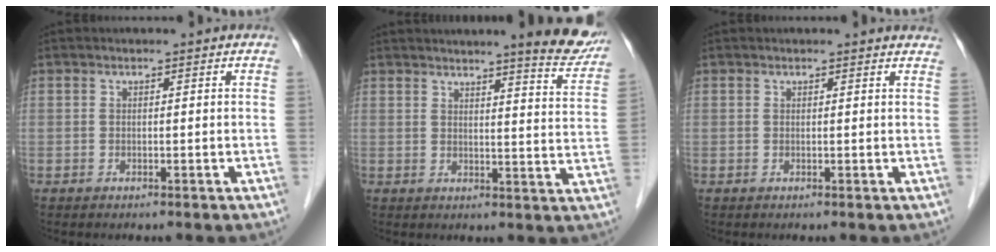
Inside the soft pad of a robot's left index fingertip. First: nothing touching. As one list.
[{"total": 10.3, "force": [8.9, 0.5, 5.1], "torque": [-0.046, -0.021, 0.089]}, {"total": 2.7, "force": [2.7, 0.4, 0.4], "torque": [-0.007, -0.003, 0.013]}]